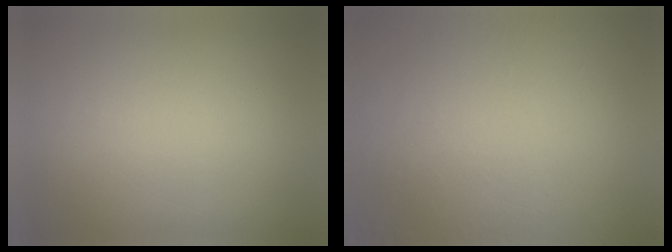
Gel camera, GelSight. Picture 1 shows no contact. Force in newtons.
{"total": 1.2}